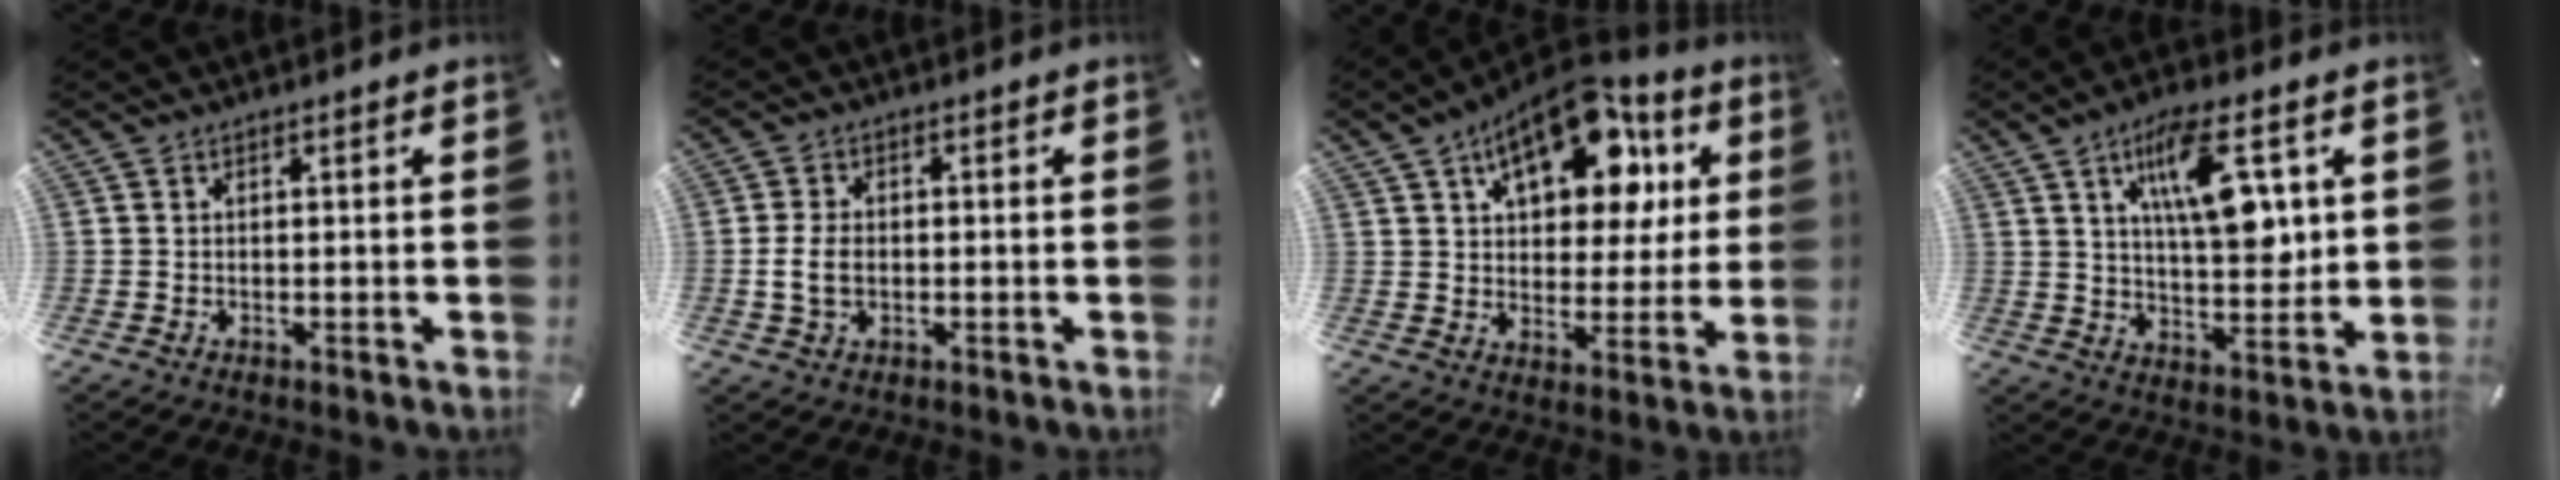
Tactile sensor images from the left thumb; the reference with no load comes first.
{"total": 5.2, "force": [-0.6, 3.6, 3.7], "torque": [-0.071, 0.002, -0.013]}
{"total": 17.7, "force": [8.9, 10.2, 11.3], "torque": [-0.171, -0.034, 0.153]}
{"total": 15.1, "force": [5.9, 6.6, 12.2], "torque": [-0.198, -0.013, 0.096]}